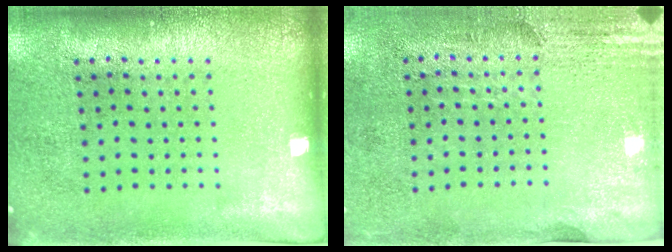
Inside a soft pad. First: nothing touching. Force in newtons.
{"total": 2.9, "press": 2.4, "slide": 1.5}